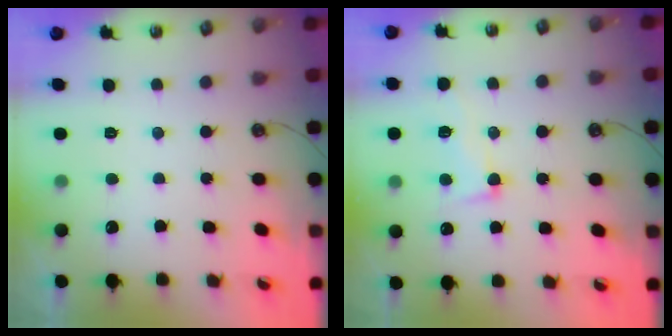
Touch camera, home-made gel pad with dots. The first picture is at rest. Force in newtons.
{"total": 6.2, "press": 6.1, "slide": 1.4}